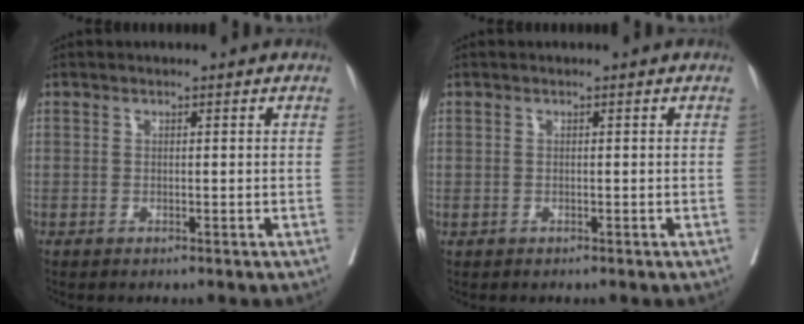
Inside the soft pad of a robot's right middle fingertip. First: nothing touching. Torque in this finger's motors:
{"motor_torque": [0.30, -0.21, 0.02, 0.02]}